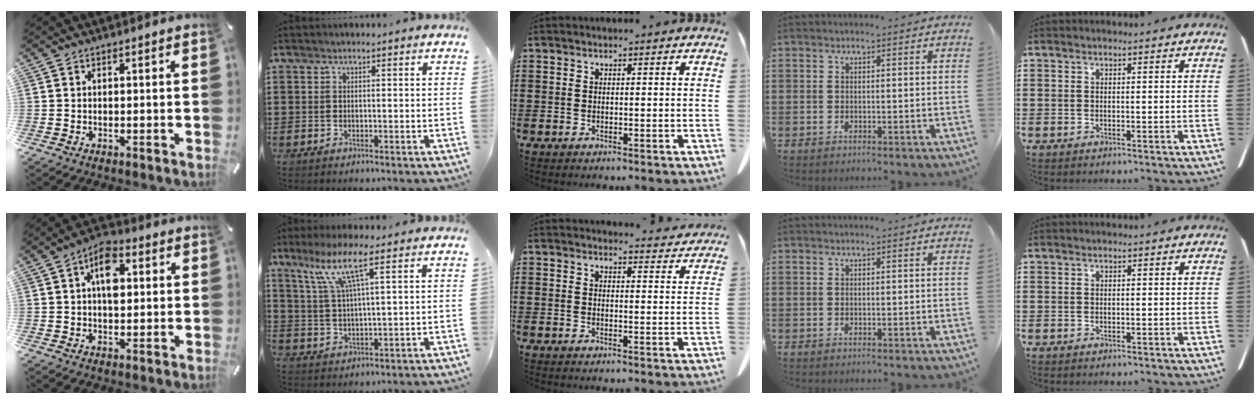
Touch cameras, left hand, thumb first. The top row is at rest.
{"thumb": {"total": 8.4, "force": [1.7, 5.2, 6.4], "torque": [-0.084, -0.002, 0.026]}, "index": {"total": 8.9, "force": [4.7, 0.8, 7.4], "torque": [-0.155, 0.003, 0.081]}, "middle": {"total": 3.3, "force": [3.3, 0.2, 0.4], "torque": [-0.008, -0.015, 0.060]}}